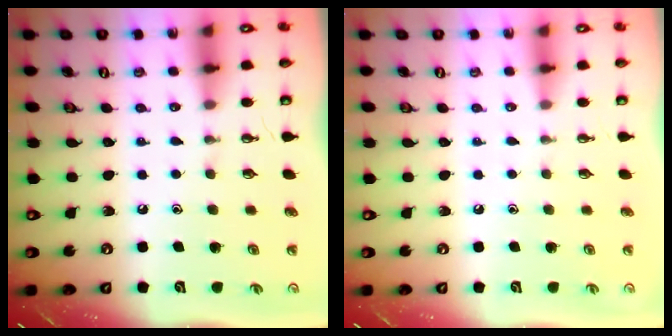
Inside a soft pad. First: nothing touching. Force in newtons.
{"total": 0.0}